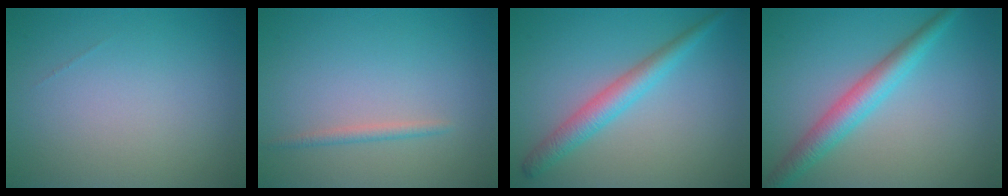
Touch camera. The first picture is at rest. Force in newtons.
{"total": 1.1, "press": 1.1, "slide": 0.0}
{"total": 3.2, "press": 3.2, "slide": 0.1}
{"total": 3.9, "press": 3.9, "slide": 0.1}